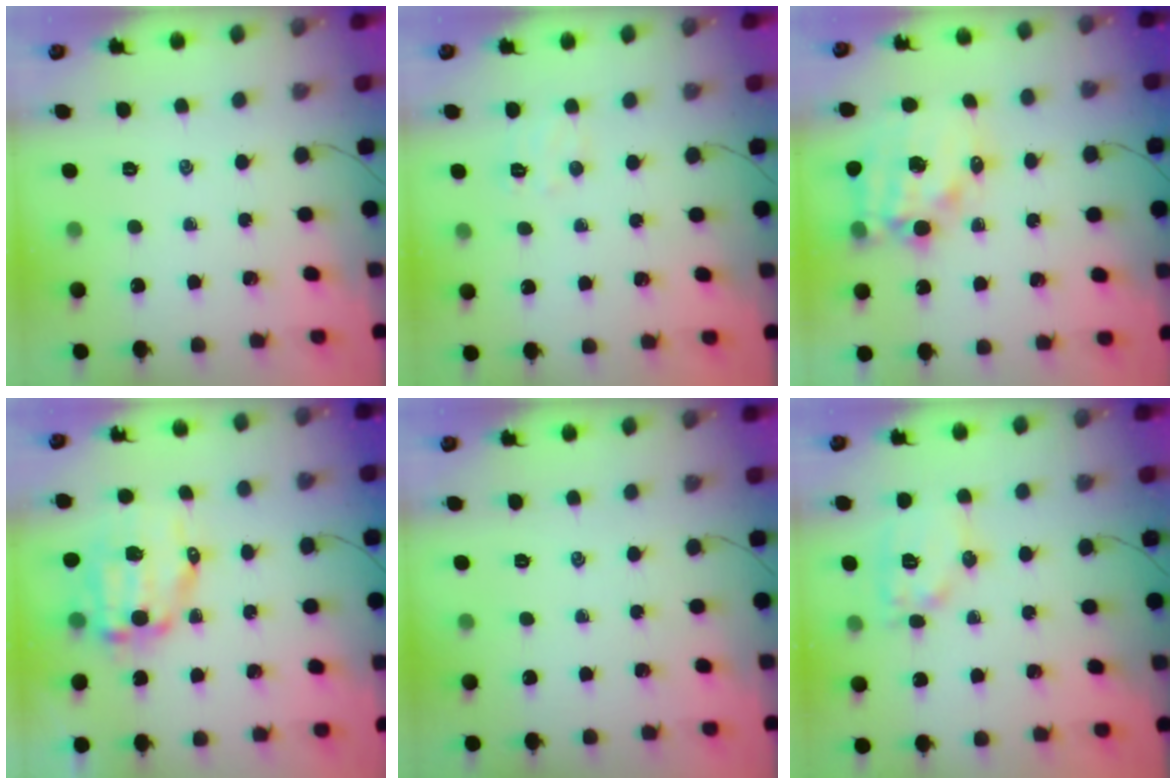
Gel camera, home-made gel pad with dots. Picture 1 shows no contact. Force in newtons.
{"total": 5.4, "press": 5.3, "slide": 1.2}
{"total": 13.8, "press": 13.4, "slide": 3.6}
{"total": 9.9, "press": 9.7, "slide": 2.0}
{"total": 0.0}
{"total": 11.3, "press": 11.3, "slide": 0.3}